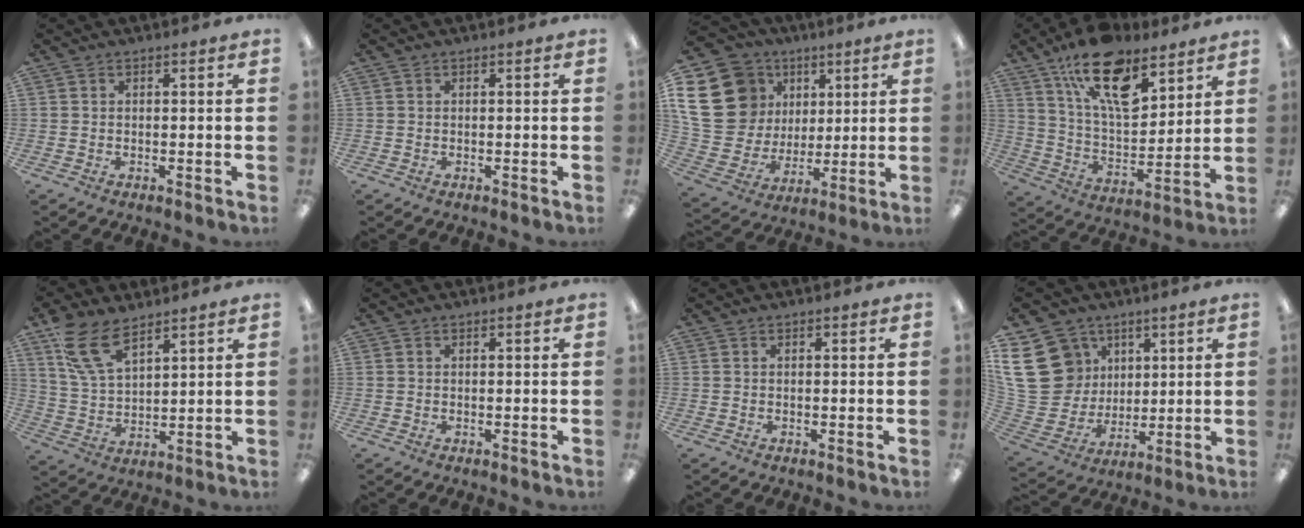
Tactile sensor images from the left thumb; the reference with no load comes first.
{"total": 0.0}
{"total": 21.2, "force": [7.1, 17.6, 9.6], "torque": [-0.201, -0.023, 0.150]}
{"total": 19.4, "force": [12.2, 8.8, 12.3], "torque": [-0.205, -0.059, 0.213]}
{"total": 11.7, "force": [7.9, 5.2, 6.8], "torque": [-0.155, -0.024, 0.151]}
{"total": 0.0}
{"total": 0.0}
{"total": 19.0, "force": [6.3, 15.8, 8.4], "torque": [-0.173, -0.021, 0.129]}